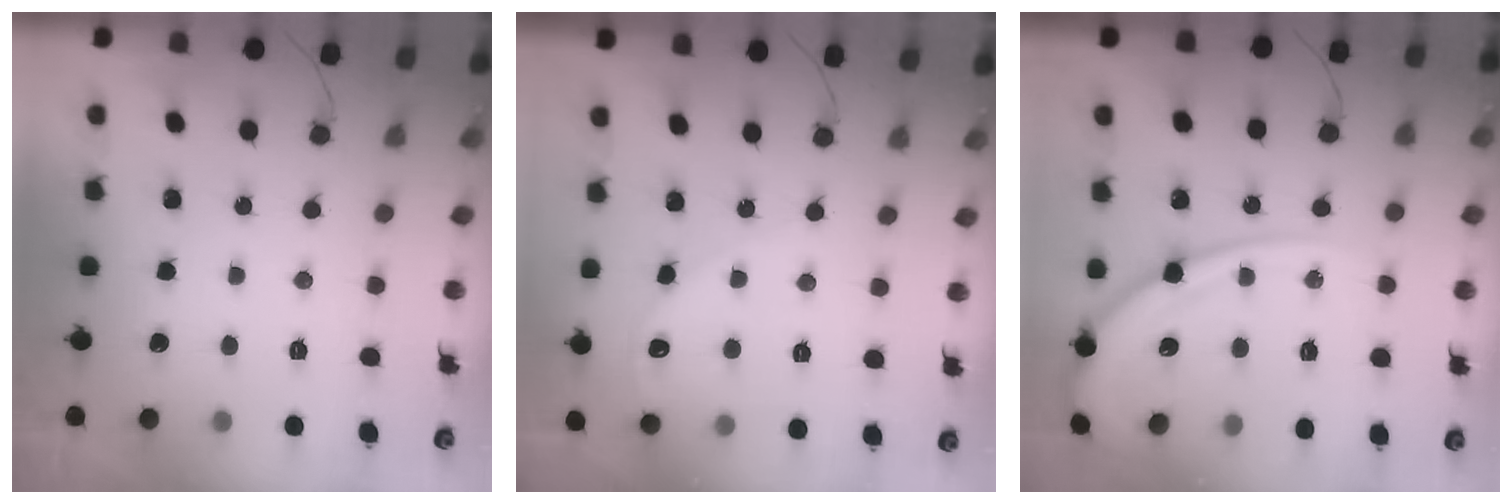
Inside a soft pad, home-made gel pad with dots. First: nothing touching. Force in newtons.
{"total": 4.8, "press": 4.8, "slide": 0.6}
{"total": 14.5, "press": 14.4, "slide": 1.8}